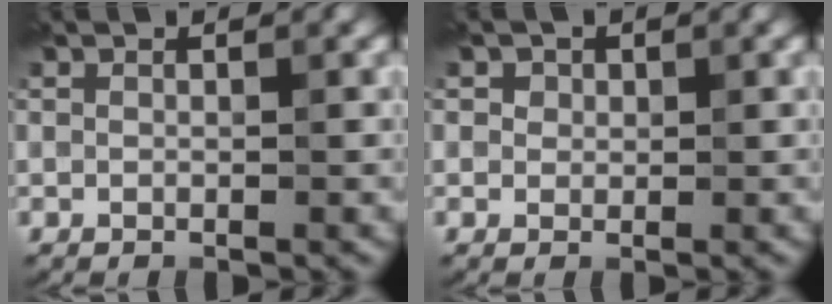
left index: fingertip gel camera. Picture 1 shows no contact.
{"total": 0.8, "force": [0.4, 0.7, 0.0], "torque": [0.006, -0.001, 0.004]}